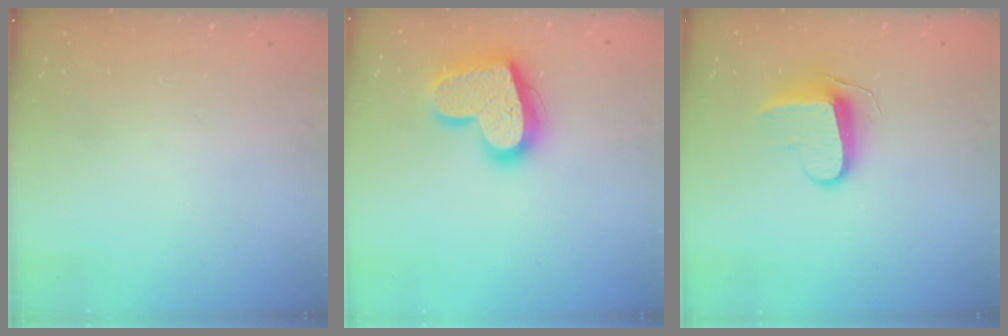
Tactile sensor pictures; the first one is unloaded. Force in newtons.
{"total": 20.1, "press": 20.0, "slide": 1.7}
{"total": 8.9, "press": 8.9, "slide": 0.2}